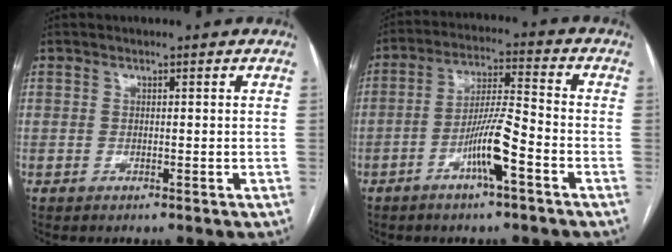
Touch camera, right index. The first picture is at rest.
{"total": 8.6, "force": [-4.0, 0.5, 7.6], "torque": [-0.149, 0.005, -0.073]}